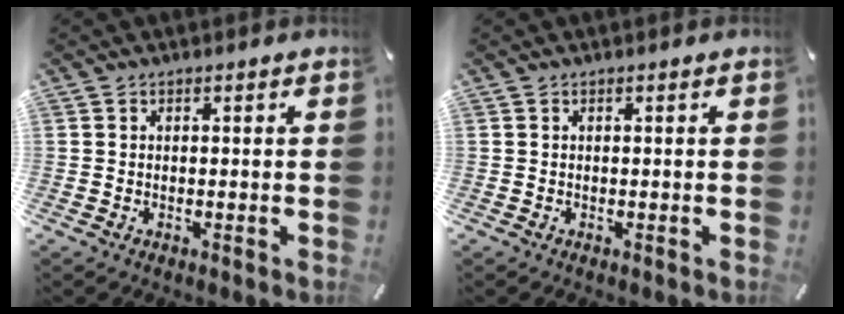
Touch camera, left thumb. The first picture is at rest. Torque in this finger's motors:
{"motor_torque": [0.00, 0.00, -0.01, -0.02, 0.00]}